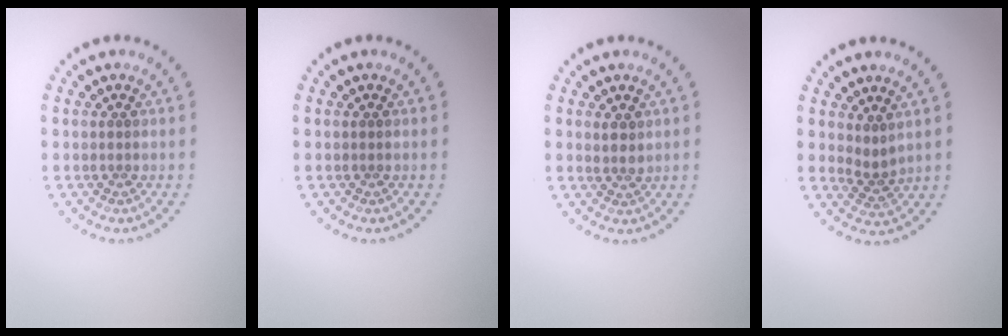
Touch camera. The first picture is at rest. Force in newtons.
{"total": 0.0}
{"total": 1.5, "press": 1.3, "slide": 0.8}
{"total": 1.8, "press": 1.2, "slide": 1.4}